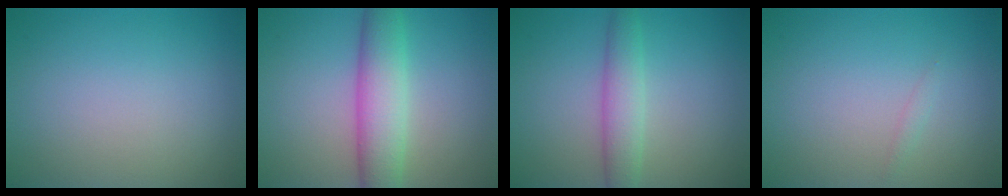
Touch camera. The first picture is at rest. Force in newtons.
{"total": 5.5, "press": 5.5, "slide": 0.2}
{"total": 3.2, "press": 3.2, "slide": 0.1}
{"total": 0.5, "press": 0.5, "slide": 0.0}